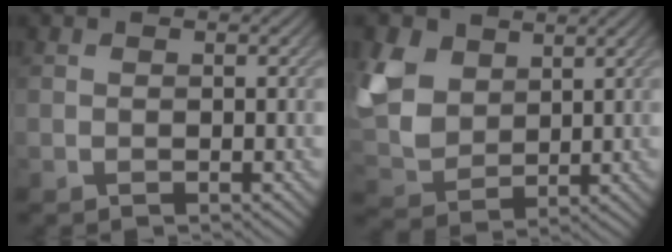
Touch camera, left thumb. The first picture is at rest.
{"total": 8.5, "force": [4.1, 5.7, 4.8], "torque": [-0.150, 0.010, 0.086]}